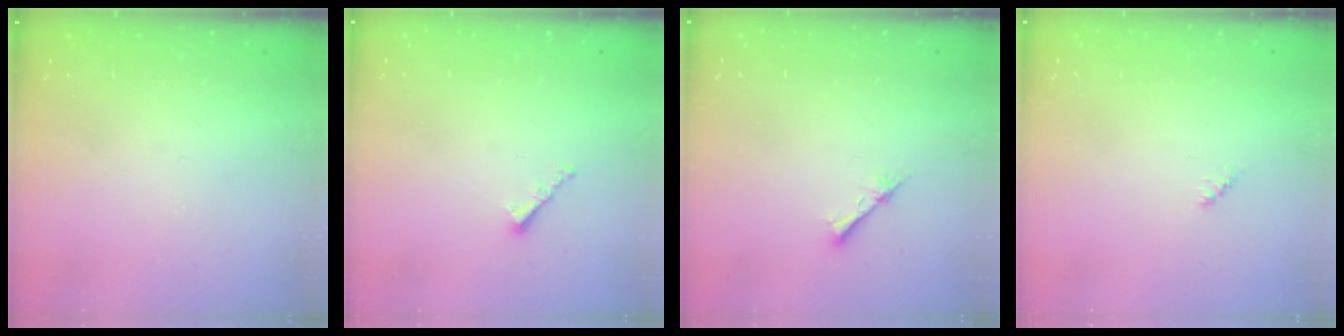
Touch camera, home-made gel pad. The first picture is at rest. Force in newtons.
{"total": 1.2, "press": 1.1, "slide": 0.5}
{"total": 2.7, "press": 2.6, "slide": 0.3}
{"total": 2.4, "press": 2.4, "slide": 0.5}